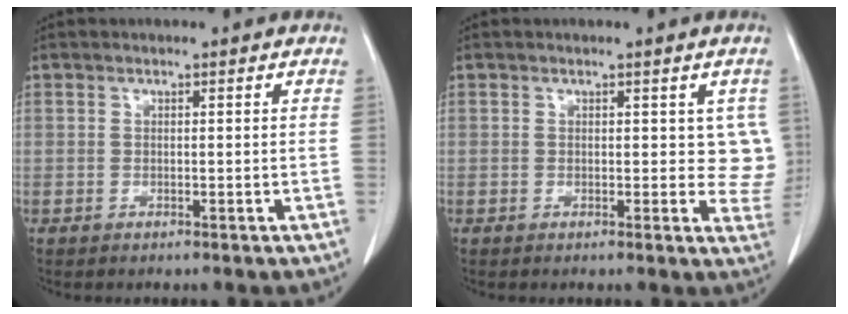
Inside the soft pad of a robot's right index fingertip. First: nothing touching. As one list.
[{"total": 4.3, "force": [1.2, 2.8, 3.0], "torque": [-0.002, -0.005, 0.009]}]